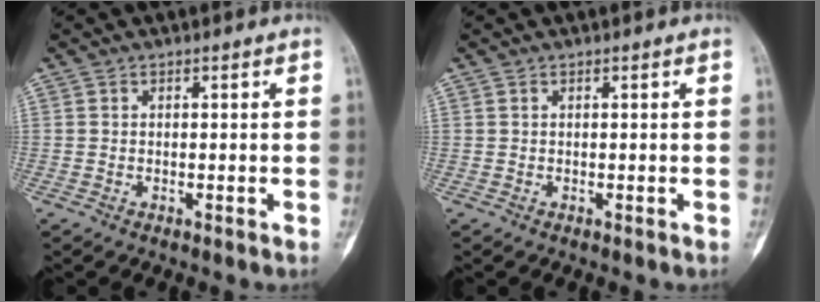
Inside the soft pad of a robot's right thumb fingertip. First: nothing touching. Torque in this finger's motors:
{"motor_torque": [0.02, -0.02, 0.01, -0.01, 0.00]}